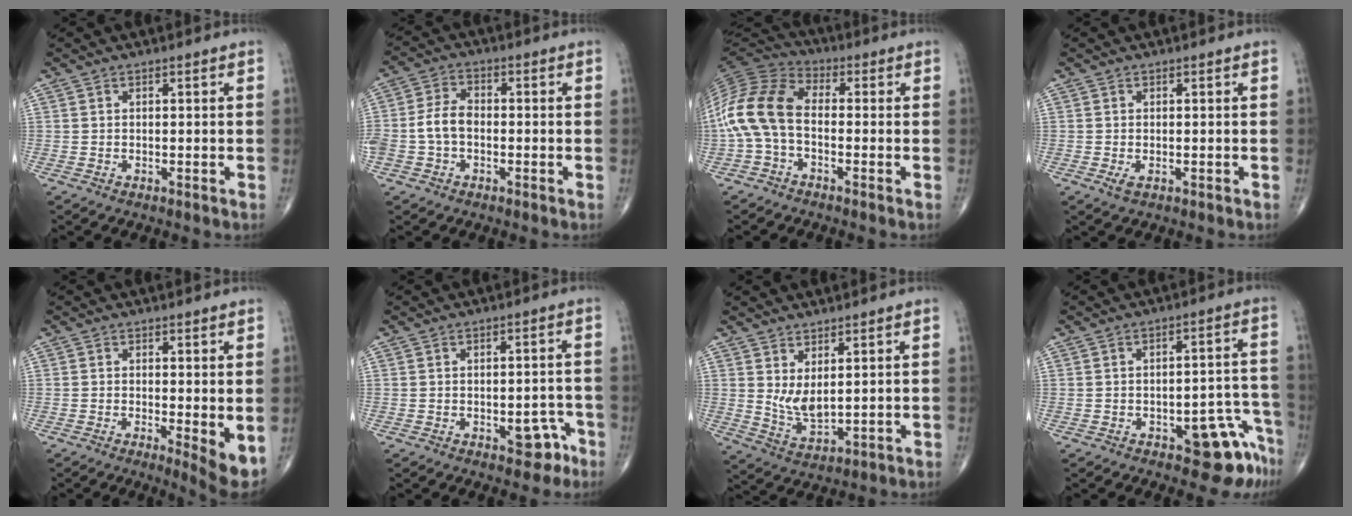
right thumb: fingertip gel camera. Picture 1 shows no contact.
{"total": 6.5, "force": [-1.2, 4.4, 4.6], "torque": [-0.096, 0.023, -0.028]}
{"total": 13.1, "force": [-1.8, 8.0, 10.3], "torque": [-0.215, 0.037, -0.046]}
{"total": 1.4, "force": [-0.5, 0.7, 1.1], "torque": [-0.025, -0.004, -0.006]}
{"total": 5.2, "force": [-0.4, 1.3, 5.0], "torque": [-0.075, -0.015, -0.009]}
{"total": 4.9, "force": [-2.5, 2.7, 3.2], "torque": [-0.017, 0.023, -0.027]}
{"total": 5.6, "force": [2.0, 2.3, 4.7], "torque": [-0.087, -0.031, 0.049]}
{"total": 9.4, "force": [-5.6, 3.9, 6.5], "torque": [-0.041, 0.044, -0.066]}